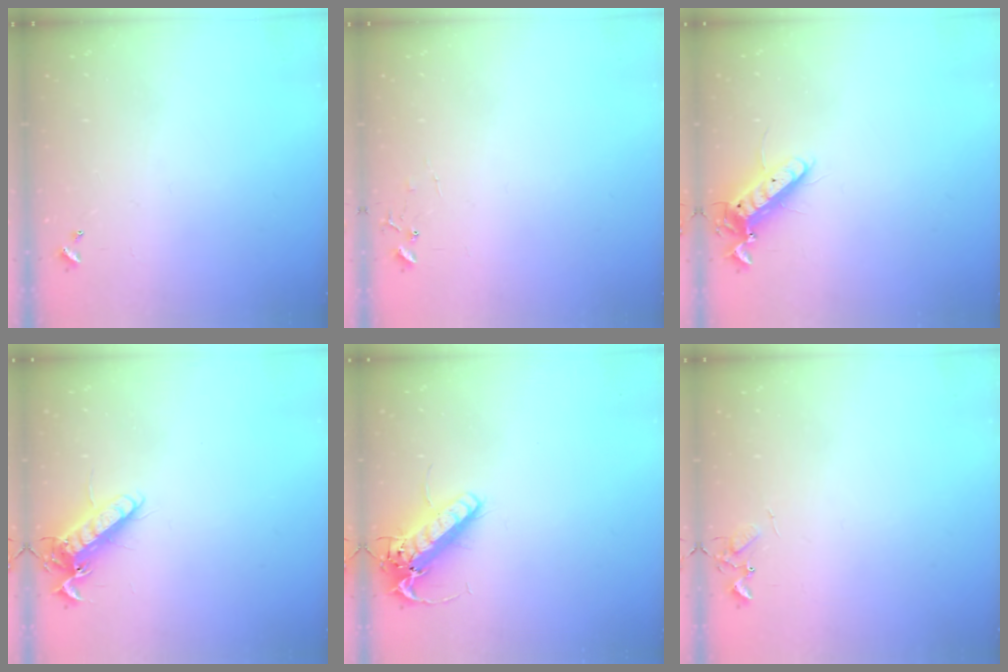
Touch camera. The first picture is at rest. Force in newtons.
{"total": 6.9, "press": 6.9, "slide": 0.4}
{"total": 11.9, "press": 11.7, "slide": 2.2}
{"total": 12.9, "press": 12.8, "slide": 1.7}
{"total": 15.6, "press": 15.3, "slide": 3.2}
{"total": 5.9, "press": 5.9, "slide": 0.3}